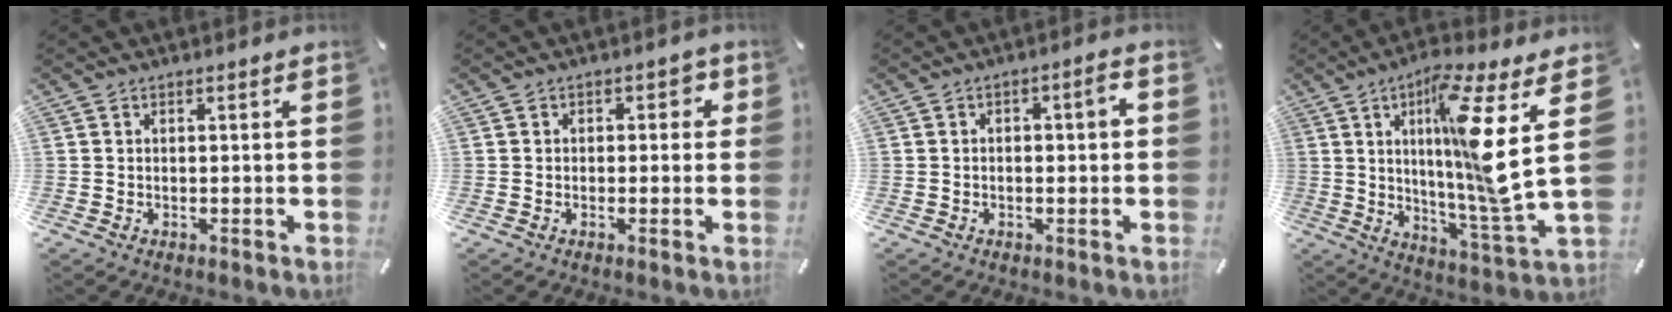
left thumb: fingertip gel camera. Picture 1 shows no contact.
{"total": 2.3, "force": [-0.4, 2.0, 1.0], "torque": [-0.005, 0.007, -0.014]}
{"total": 3.4, "force": [-0.2, 1.3, 3.1], "torque": [-0.048, 0.013, -0.009]}
{"total": 17.4, "force": [5.0, 1.0, 16.7], "torque": [-0.274, -0.034, 0.058]}